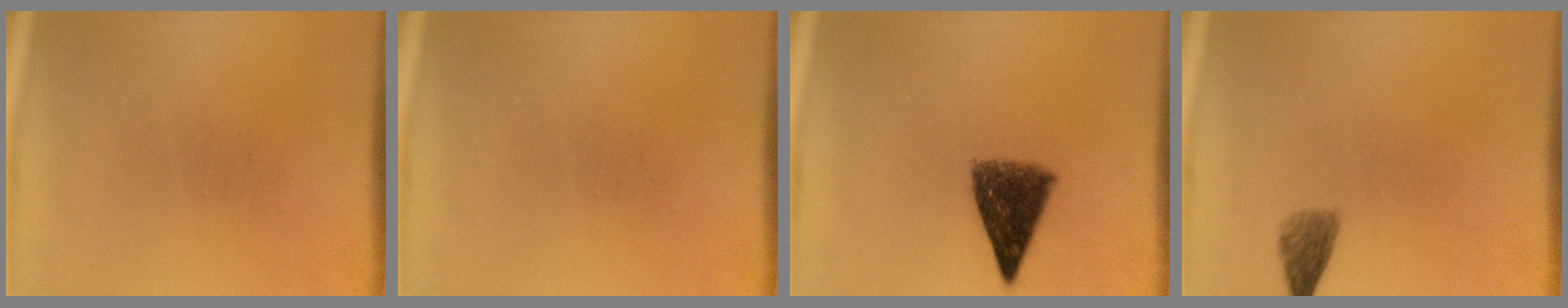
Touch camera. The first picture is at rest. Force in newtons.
{"total": 0.0}
{"total": 7.9}
{"total": 2.2}